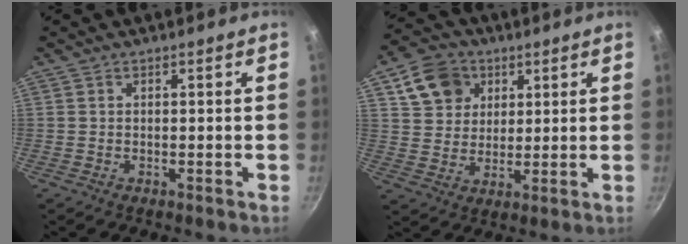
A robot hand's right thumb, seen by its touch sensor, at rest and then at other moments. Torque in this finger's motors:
{"motor_torque": [-0.73, 1.13, -0.42, 0.19, 0.21]}